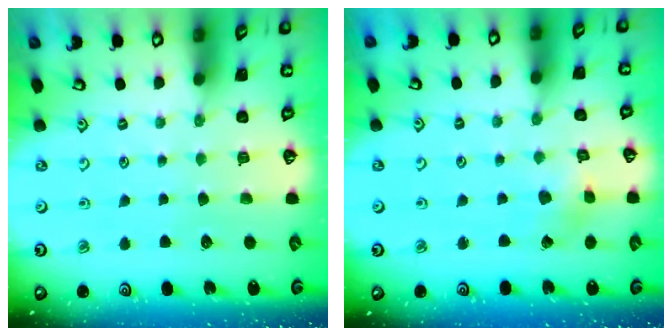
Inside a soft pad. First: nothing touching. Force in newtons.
{"total": 2.7, "press": 2.7, "slide": 0.2}